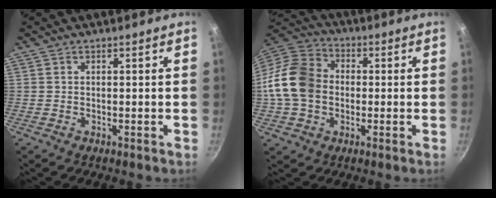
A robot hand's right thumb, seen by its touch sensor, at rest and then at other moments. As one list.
[{"total": 15.1, "force": [-0.8, 11.9, 9.3], "torque": [-0.157, 0.027, -0.031]}]